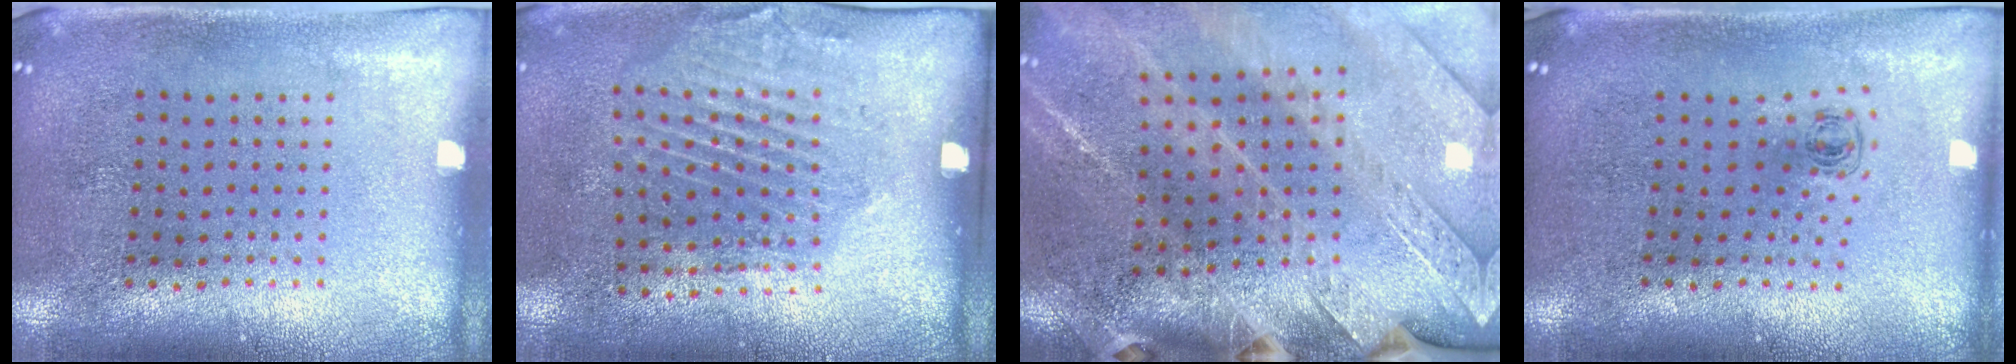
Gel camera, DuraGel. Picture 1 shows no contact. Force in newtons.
{"total": 2.0, "press": 1.1, "slide": 1.7}
{"total": 2.8, "press": 2.8, "slide": 0.7}
{"total": 0.5, "press": 0.3, "slide": 0.4}